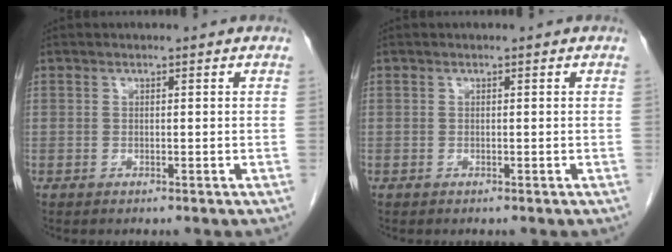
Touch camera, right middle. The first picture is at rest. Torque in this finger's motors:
{"motor_torque": [0.20, 0.05, 0.03, -0.01]}